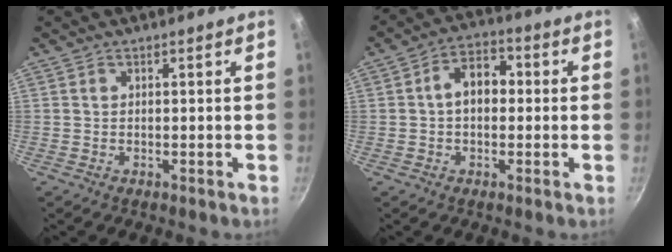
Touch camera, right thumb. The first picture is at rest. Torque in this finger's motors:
{"motor_torque": [0.70, 1.01, 0.68, -0.11, 0.07]}